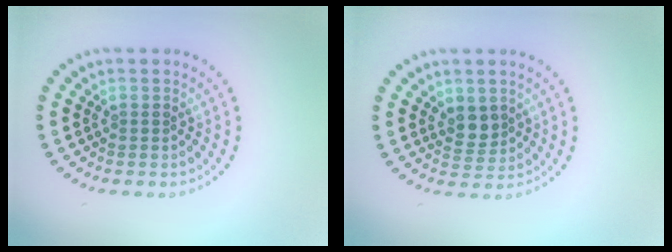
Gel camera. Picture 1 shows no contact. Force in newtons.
{"total": 2.1, "press": 1.9, "slide": 0.9}